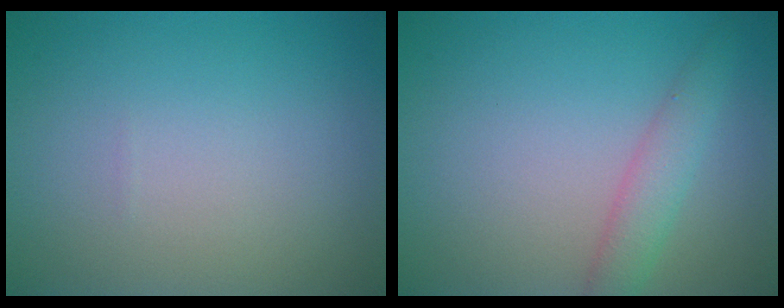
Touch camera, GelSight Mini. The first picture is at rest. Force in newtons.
{"total": 2.4, "press": 2.4, "slide": 0.1}